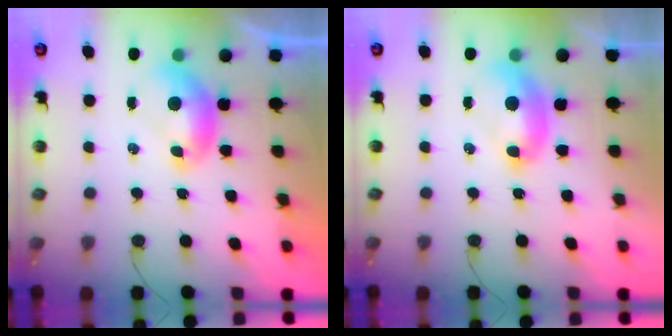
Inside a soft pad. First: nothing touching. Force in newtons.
{"total": 2.5, "press": 2.5, "slide": 0.6}